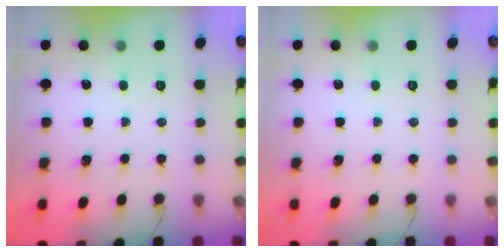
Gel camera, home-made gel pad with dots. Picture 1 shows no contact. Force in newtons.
{"total": 0.0}